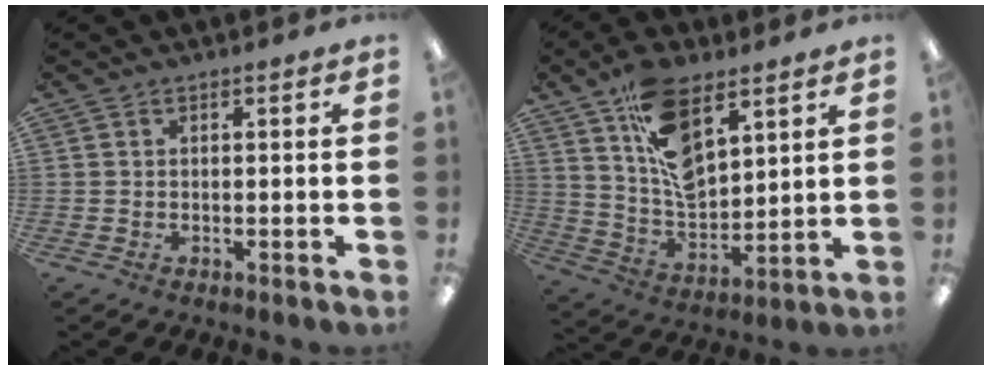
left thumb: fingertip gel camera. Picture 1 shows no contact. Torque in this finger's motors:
{"motor_torque": [2.09, 1.97, 1.60, -1.17, 0.39]}